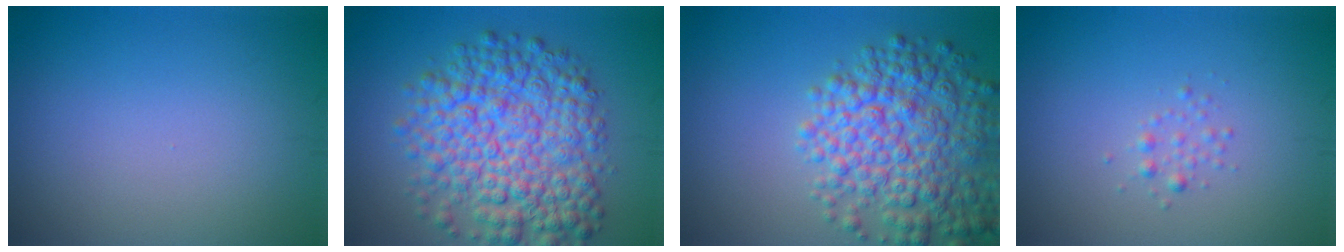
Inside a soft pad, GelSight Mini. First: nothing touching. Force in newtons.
{"total": 9.6, "press": 9.6, "slide": 0.2}
{"total": 7.4, "press": 7.4, "slide": 0.3}
{"total": 0.9, "press": 0.9, "slide": 0.0}